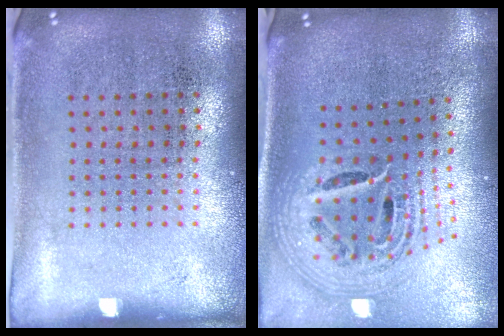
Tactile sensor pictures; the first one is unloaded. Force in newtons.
{"total": 2.6, "press": 1.9, "slide": 1.9}